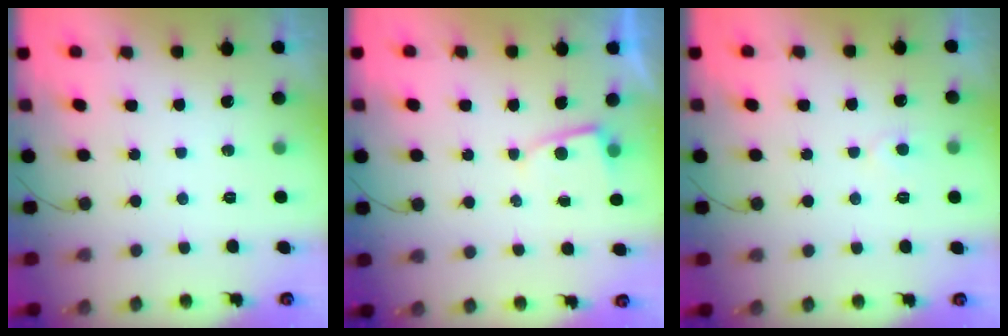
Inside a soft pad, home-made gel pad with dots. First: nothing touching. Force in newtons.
{"total": 2.0, "press": 2.0, "slide": 0.2}
{"total": 4.3, "press": 4.3, "slide": 0.5}